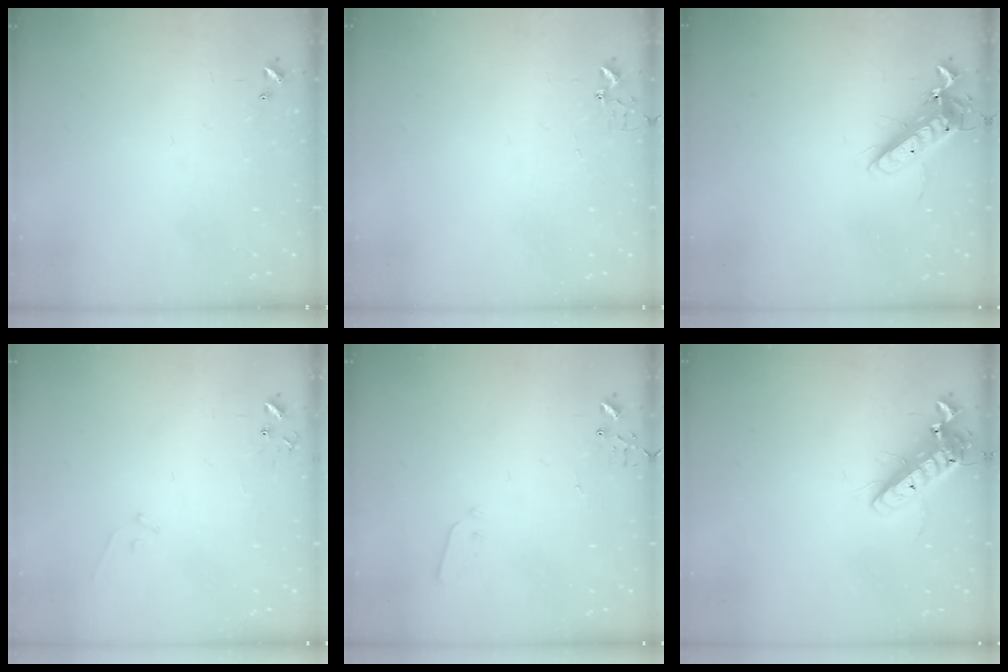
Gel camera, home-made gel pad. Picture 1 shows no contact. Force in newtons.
{"total": 2.7, "press": 2.7, "slide": 0.3}
{"total": 13.6, "press": 13.4, "slide": 2.0}
{"total": 7.4, "press": 7.3, "slide": 0.6}
{"total": 3.2, "press": 3.1, "slide": 0.7}
{"total": 14.7, "press": 14.4, "slide": 2.9}